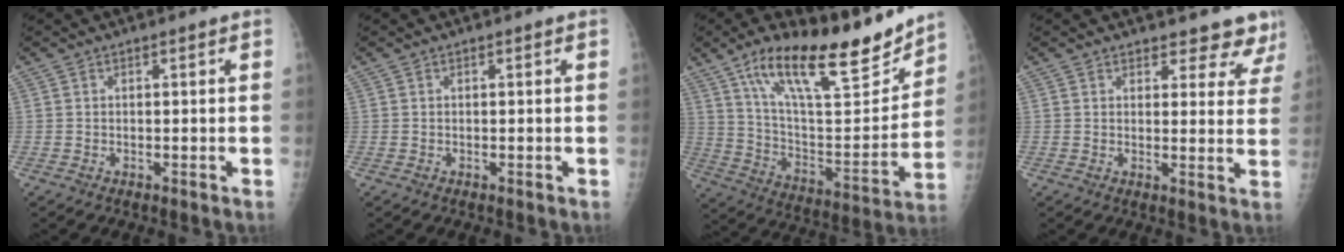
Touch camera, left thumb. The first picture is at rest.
{"total": 0.0}
{"total": 24.6, "force": [17.1, 7.5, 16.0], "torque": [-0.222, -0.063, 0.292]}
{"total": 7.4, "force": [6.7, 2.9, 1.0], "torque": [0.035, -0.035, 0.058]}